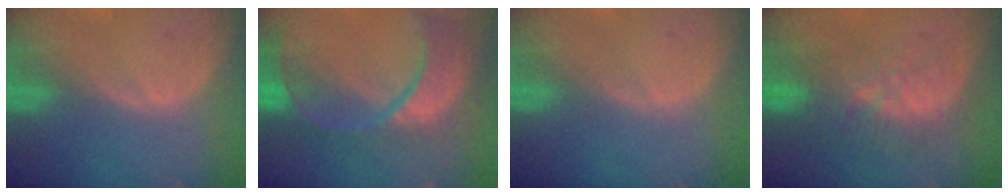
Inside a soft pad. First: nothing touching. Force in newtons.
{"total": 12.8, "press": 10.4, "slide": 7.5}
{"total": 0.0}
{"total": 9.3, "press": 8.5, "slide": 3.6}